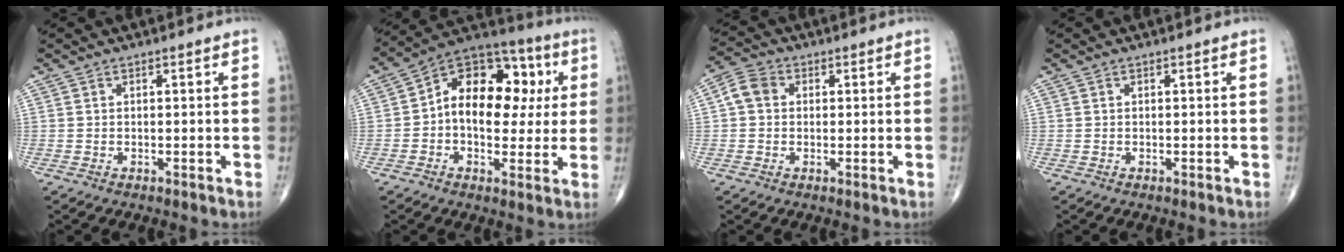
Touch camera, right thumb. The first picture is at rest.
{"total": 17.7, "force": [2.0, 11.4, 13.3], "torque": [-0.152, 0.031, 0.020]}
{"total": 4.6, "force": [0.5, 3.8, 2.6], "torque": [-0.045, 0.014, 0.003]}
{"total": 0.0}